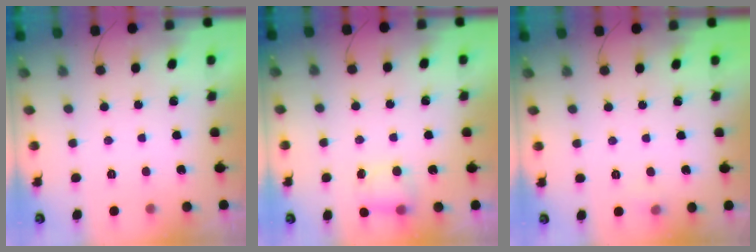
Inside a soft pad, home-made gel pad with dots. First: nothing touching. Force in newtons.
{"total": 4.6, "press": 4.5, "slide": 0.8}
{"total": 3.4, "press": 3.2, "slide": 1.1}